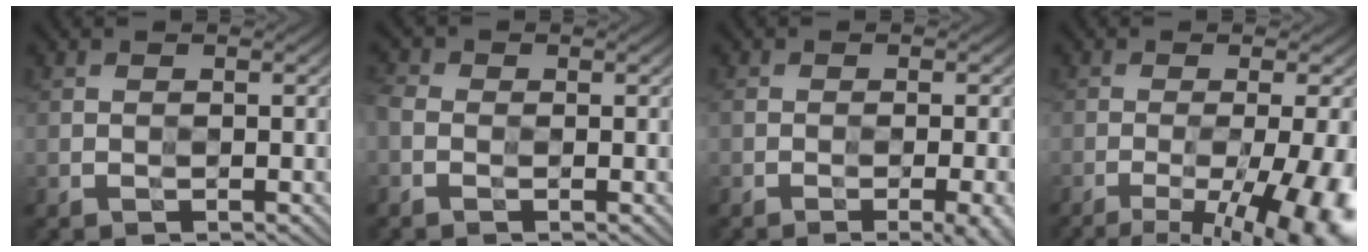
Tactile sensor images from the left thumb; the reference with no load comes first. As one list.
[{"total": 2.4, "force": [-1.2, 1.6, 1.3], "torque": [-0.034, -0.002, -0.033]}, {"total": 5.8, "force": [-3.0, 1.8, 4.6], "torque": [-0.061, -0.002, -0.032]}, {"total": 13.7, "force": [-6.3, 4.3, 11.4], "torque": [-0.149, -0.016, -0.071]}]